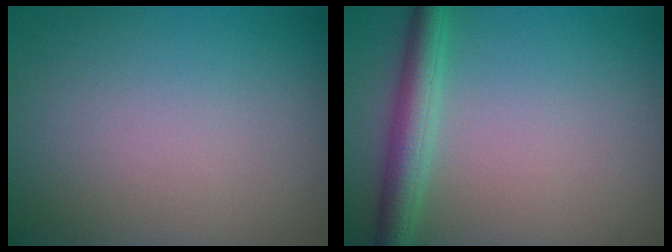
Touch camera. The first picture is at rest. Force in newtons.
{"total": 3.4, "press": 3.4, "slide": 0.1}